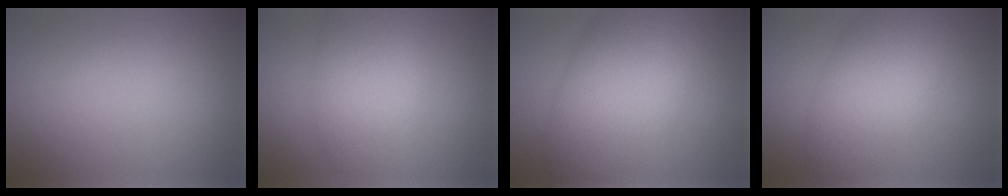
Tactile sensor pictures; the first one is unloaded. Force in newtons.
{"total": 5.0, "press": 5.0, "slide": 0.3}
{"total": 9.1, "press": 9.1, "slide": 0.0}
{"total": 6.5, "press": 6.5, "slide": 0.4}